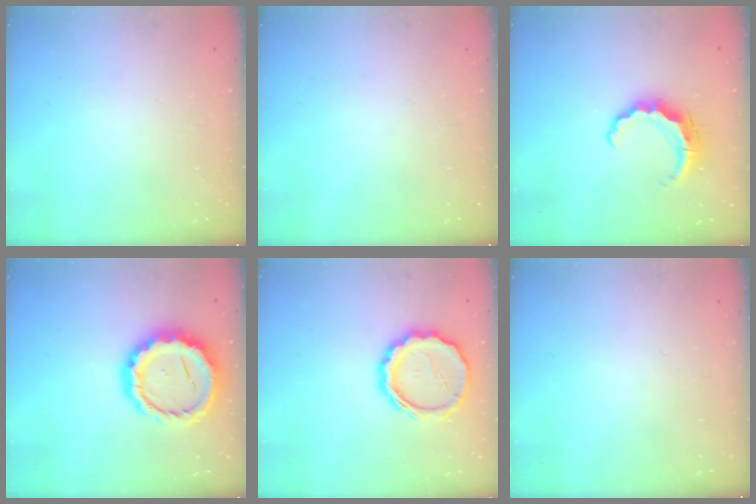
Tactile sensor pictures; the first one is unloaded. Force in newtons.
{"total": 0.0}
{"total": 7.4, "press": 7.4, "slide": 0.2}
{"total": 15.9, "press": 15.7, "slide": 2.6}
{"total": 14.1, "press": 13.8, "slide": 3.0}
{"total": 0.0}